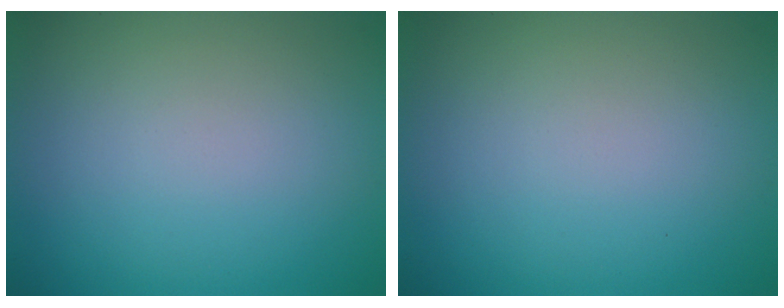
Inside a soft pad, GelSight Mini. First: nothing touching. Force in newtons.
{"total": 0.0}